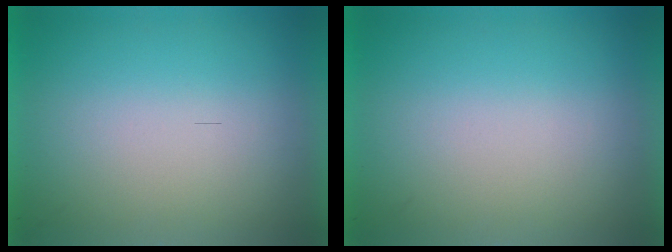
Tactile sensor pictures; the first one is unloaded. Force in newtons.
{"total": 0.0}